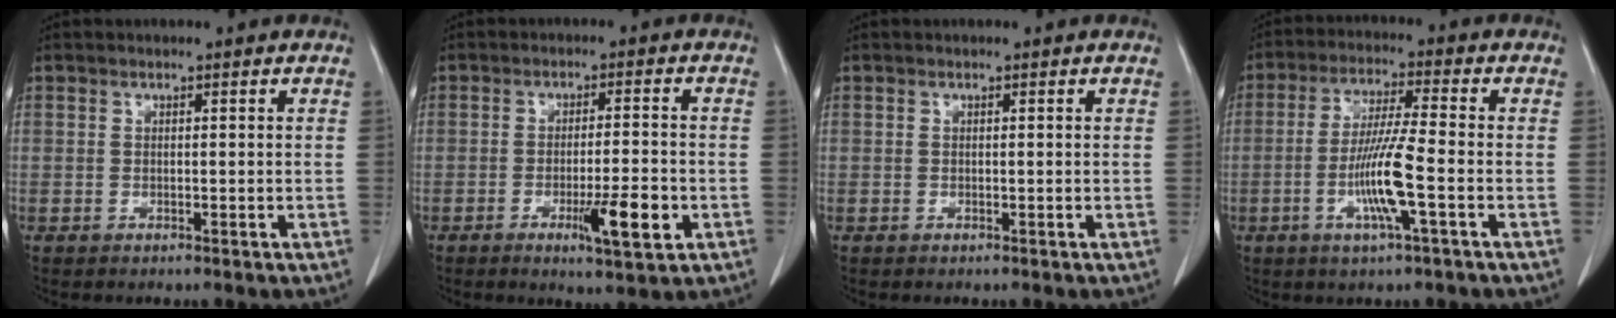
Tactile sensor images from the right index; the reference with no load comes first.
{"total": 7.4, "force": [-2.9, 0.9, 6.7], "torque": [-0.105, -0.009, -0.040]}
{"total": 0.0}
{"total": 9.1, "force": [-2.8, -0.3, 8.7], "torque": [-0.170, -0.009, -0.056]}